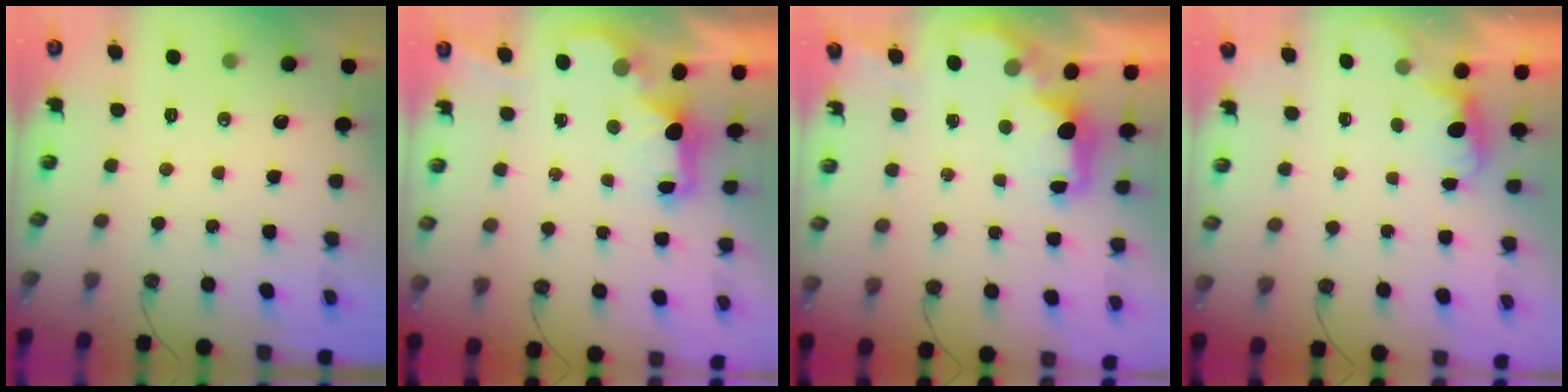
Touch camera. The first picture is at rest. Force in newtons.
{"total": 2.1, "press": 1.9, "slide": 0.8}
{"total": 2.2, "press": 2.1, "slide": 0.8}
{"total": 0.7, "press": 0.1, "slide": 0.7}